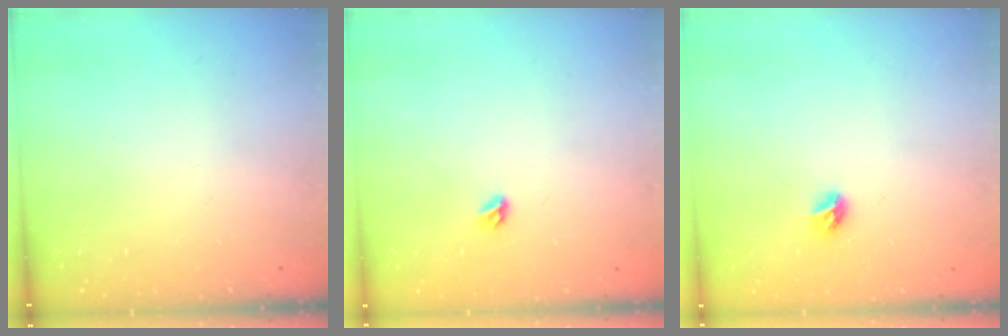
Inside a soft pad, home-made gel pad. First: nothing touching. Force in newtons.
{"total": 3.5, "press": 3.4, "slide": 0.7}
{"total": 5.8, "press": 5.8, "slide": 0.7}